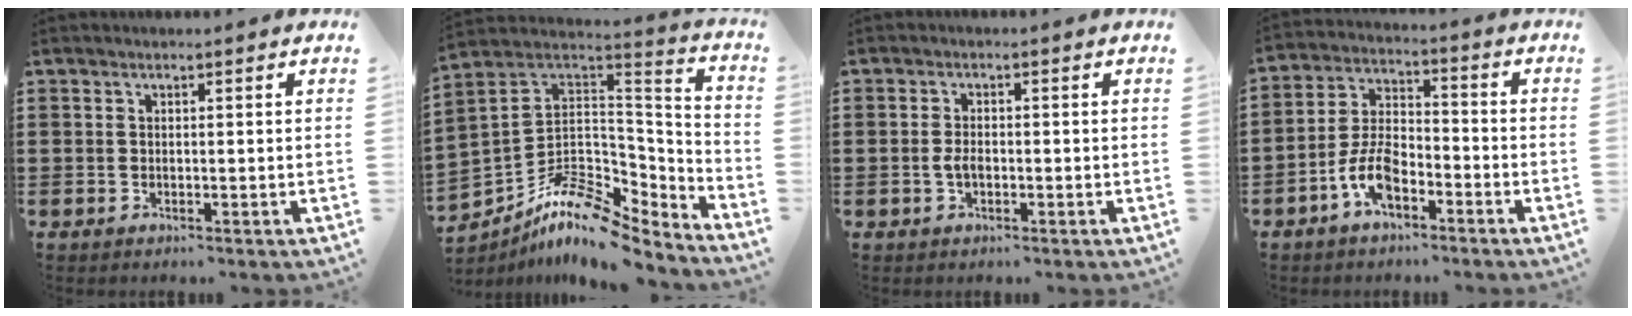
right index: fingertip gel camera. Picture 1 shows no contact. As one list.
[{"total": 10.6, "force": [-7.5, 5.1, 5.5], "torque": [-0.116, 0.011, -0.142]}, {"total": 2.2, "force": [-0.5, 0.9, 1.9], "torque": [-0.045, -0.005, -0.011]}, {"total": 7.4, "force": [-3.8, 3.8, 5.1], "torque": [-0.127, 0.005, -0.079]}]